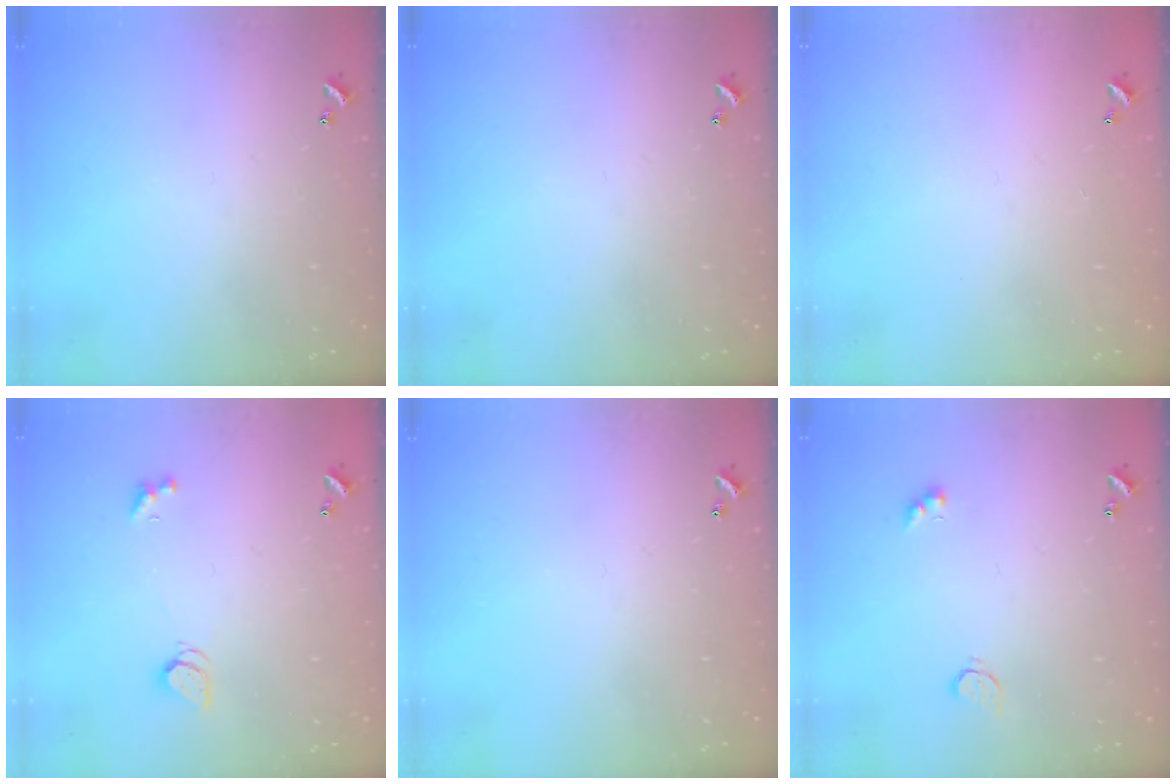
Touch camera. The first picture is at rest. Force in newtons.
{"total": 0.0}
{"total": 2.9, "press": 2.9, "slide": 0.1}
{"total": 1.7, "press": 1.7, "slide": 0.4}
{"total": 0.0}
{"total": 4.5, "press": 4.5, "slide": 0.8}